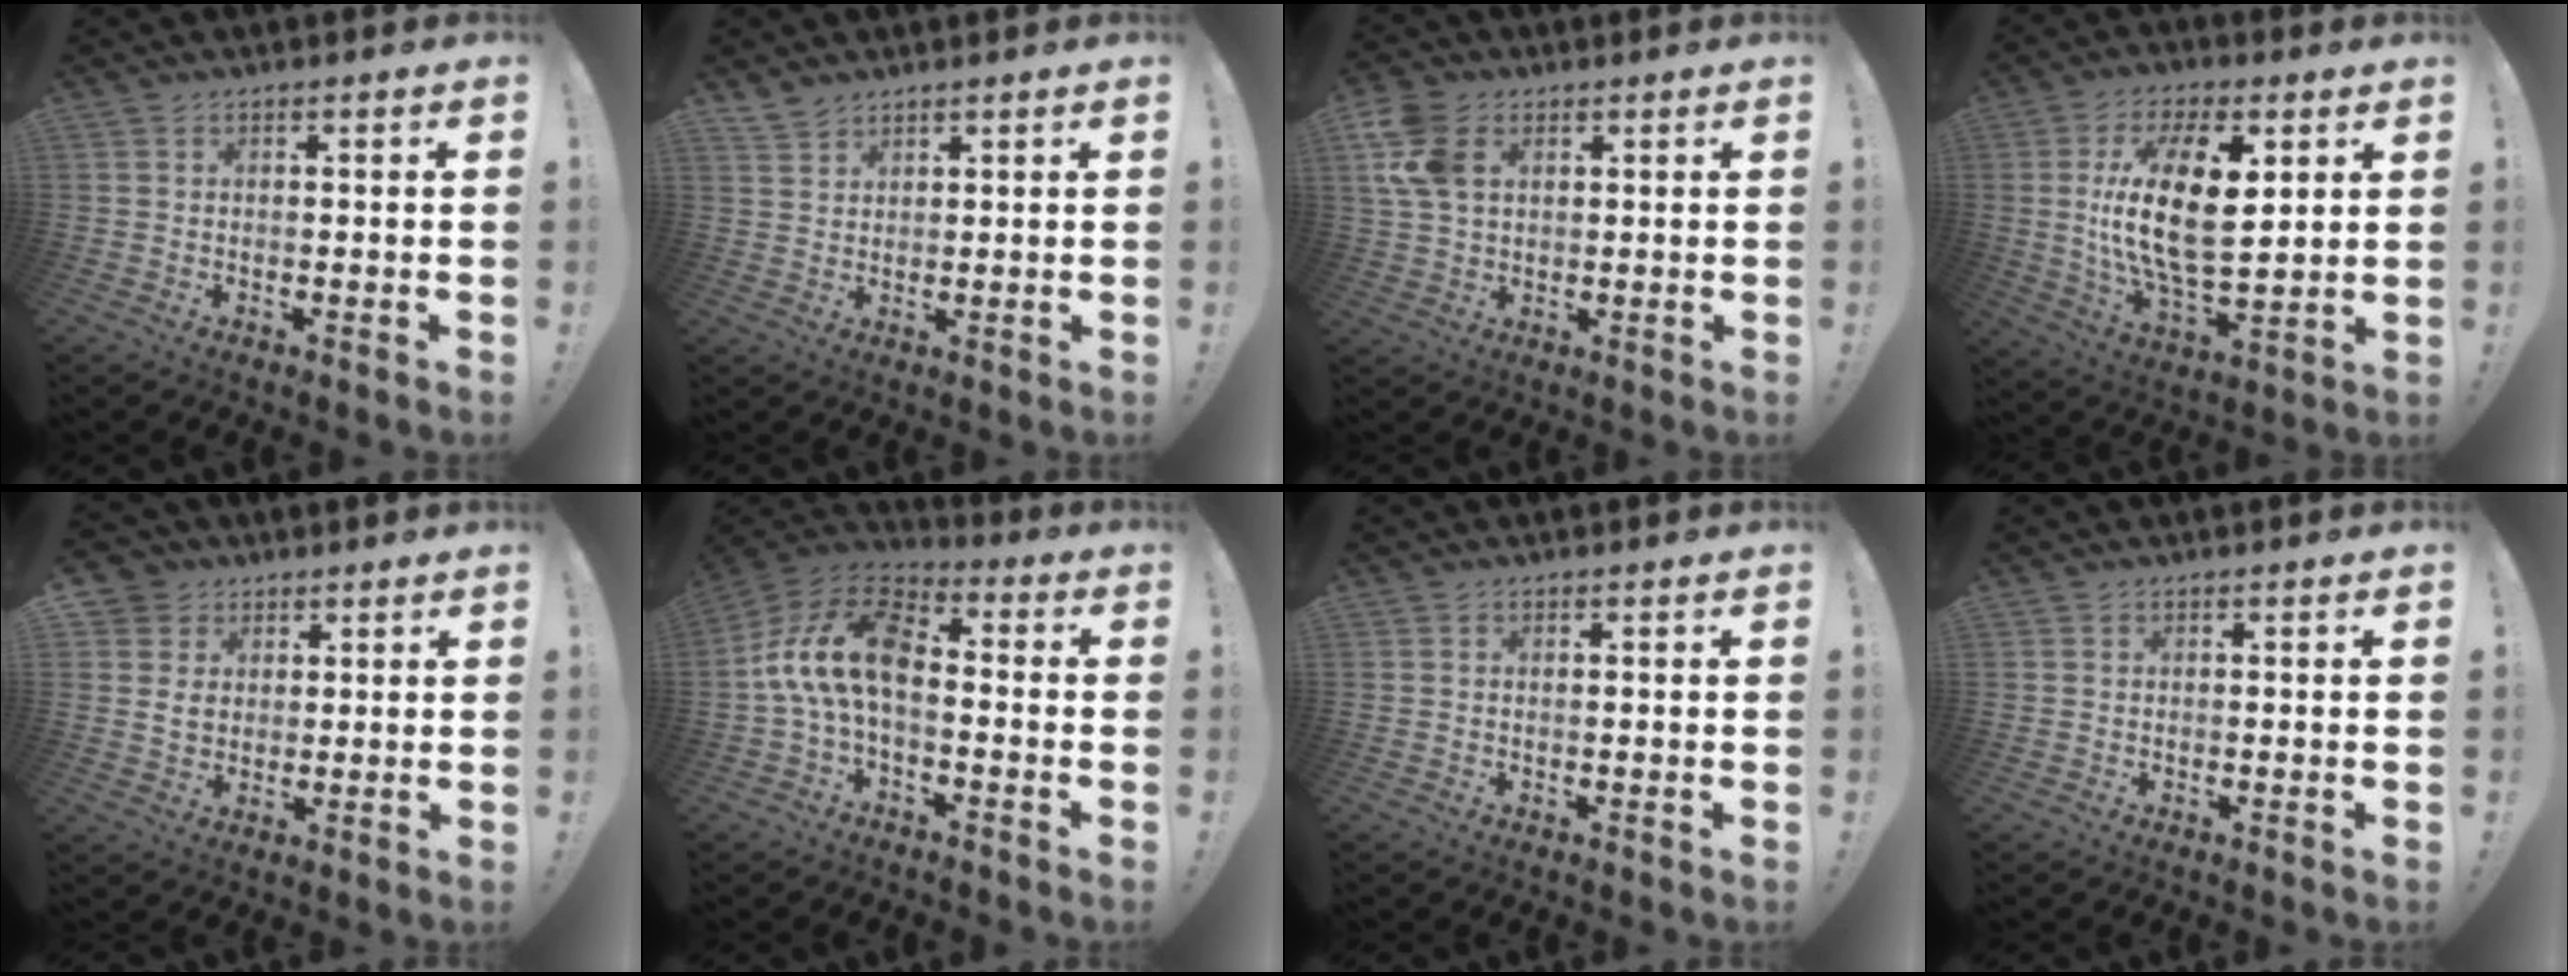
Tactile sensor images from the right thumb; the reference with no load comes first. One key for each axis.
{"total": 3.4, "fx": 3.0, "fy": 1.4, "fz": 0.7, "tx": -0.013, "ty": -0.022, "tz": 0.058}
{"total": 10.8, "fx": 3.7, "fy": 7.4, "fz": 7.0, "tx": -0.150, "ty": 0.003, "tz": 0.071}
{"total": 20.1, "fx": 3.7, "fy": 9.3, "fz": 17.4, "tx": -0.320, "ty": -0.013, "tz": 0.056}
{"total": 6.8, "fx": 2.1, "fy": 6.1, "fz": 1.8, "tx": -0.036, "ty": -0.005, "tz": 0.045}
{"total": 15.7, "fx": 0.0, "fy": 8.8, "fz": 13.0, "tx": -0.256, "ty": 0.019, "tz": 0.008}
{"total": 0.0}
{"total": 0.0}